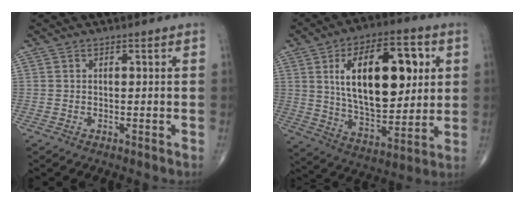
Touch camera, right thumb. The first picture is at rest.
{"total": 23.5, "force": [5.6, 11.8, 19.6], "torque": [-0.282, -0.017, 0.092]}